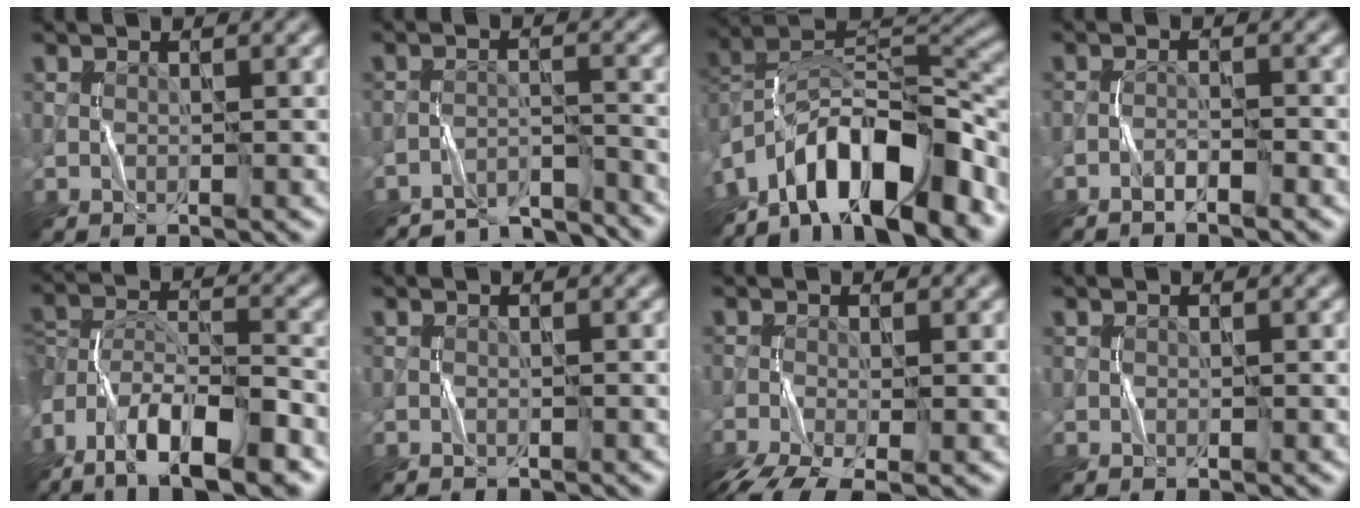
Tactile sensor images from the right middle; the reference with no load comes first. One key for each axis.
{"total": 6.6, "fx": -6.4, "fy": 1.0, "fz": 1.0, "tx": -0.016, "ty": -0.004, "tz": -0.102}
{"total": 12.2, "fx": -8.1, "fy": 4.3, "fz": 8.1, "tx": -0.125, "ty": 0.017, "tz": -0.148}
{"total": 1.7, "fx": -1.4, "fy": 0.1, "fz": 1.0, "tx": -0.023, "ty": 0.006, "tz": -0.028}
{"total": 12.4, "fx": -8.9, "fy": 4.0, "fz": 7.5, "tx": -0.125, "ty": 0.000, "tz": -0.142}
{"total": 0.9, "fx": -0.9, "fy": 0.1, "fz": -0.1, "tx": 0.003, "ty": -0.004, "tz": -0.016}
{"total": 5.0, "fx": -3.4, "fy": 1.6, "fz": 3.3, "tx": -0.067, "ty": -0.017, "tz": -0.070}
{"total": 0.0}